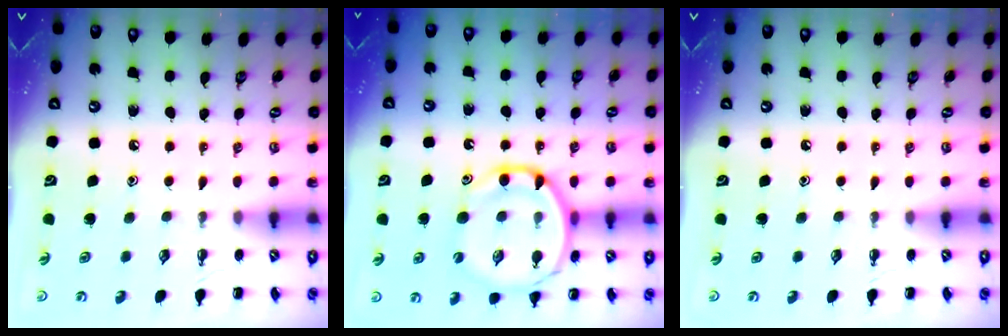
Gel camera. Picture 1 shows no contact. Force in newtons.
{"total": 14.3, "press": 13.9, "slide": 3.3}
{"total": 0.0}